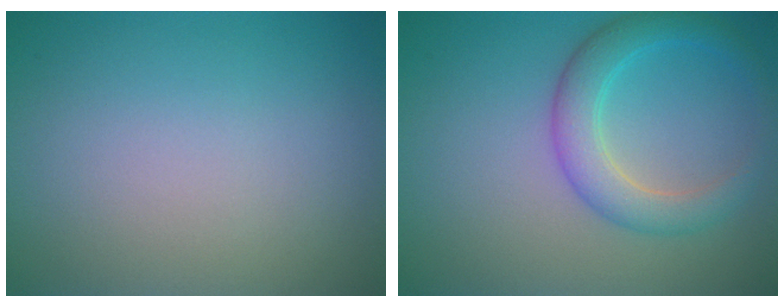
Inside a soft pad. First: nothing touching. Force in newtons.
{"total": 3.9, "press": 3.9, "slide": 0.2}